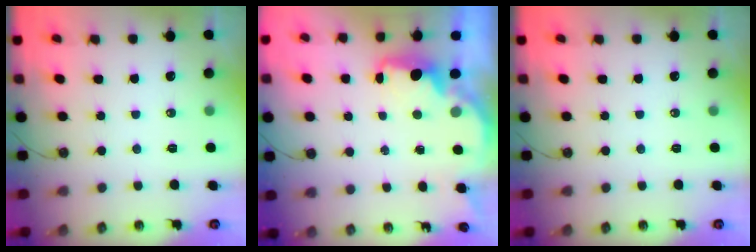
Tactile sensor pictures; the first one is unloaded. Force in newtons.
{"total": 2.1, "press": 2.0, "slide": 0.5}
{"total": 0.0}